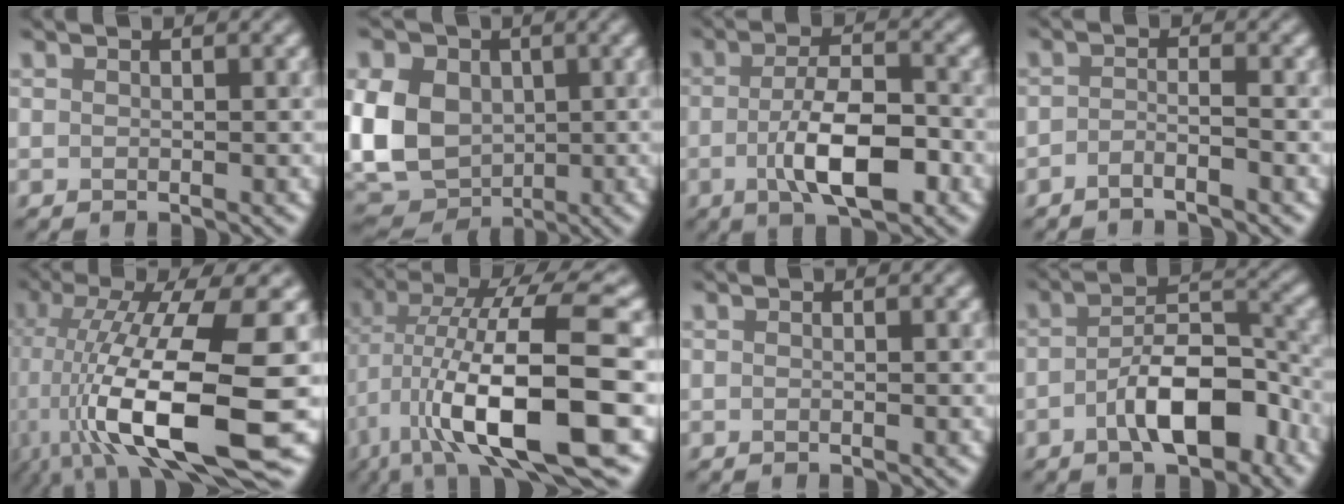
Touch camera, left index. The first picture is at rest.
{"total": 9.9, "force": [0.9, 7.7, 6.1], "torque": [-0.144, -0.001, 0.007]}
{"total": 6.8, "force": [-2.0, 2.5, 6.0], "torque": [-0.108, -0.002, -0.036]}
{"total": 1.5, "force": [-1.2, 0.2, 0.9], "torque": [-0.019, 0.000, -0.026]}
{"total": 15.1, "force": [-3.4, 4.2, 14.1], "torque": [-0.255, -0.004, -0.050]}
{"total": 13.8, "force": [-2.5, 3.8, 13.1], "torque": [-0.225, 0.011, -0.039]}
{"total": 0.0}
{"total": 7.3, "force": [-3.0, 3.2, 5.8], "torque": [-0.091, 0.011, -0.053]}